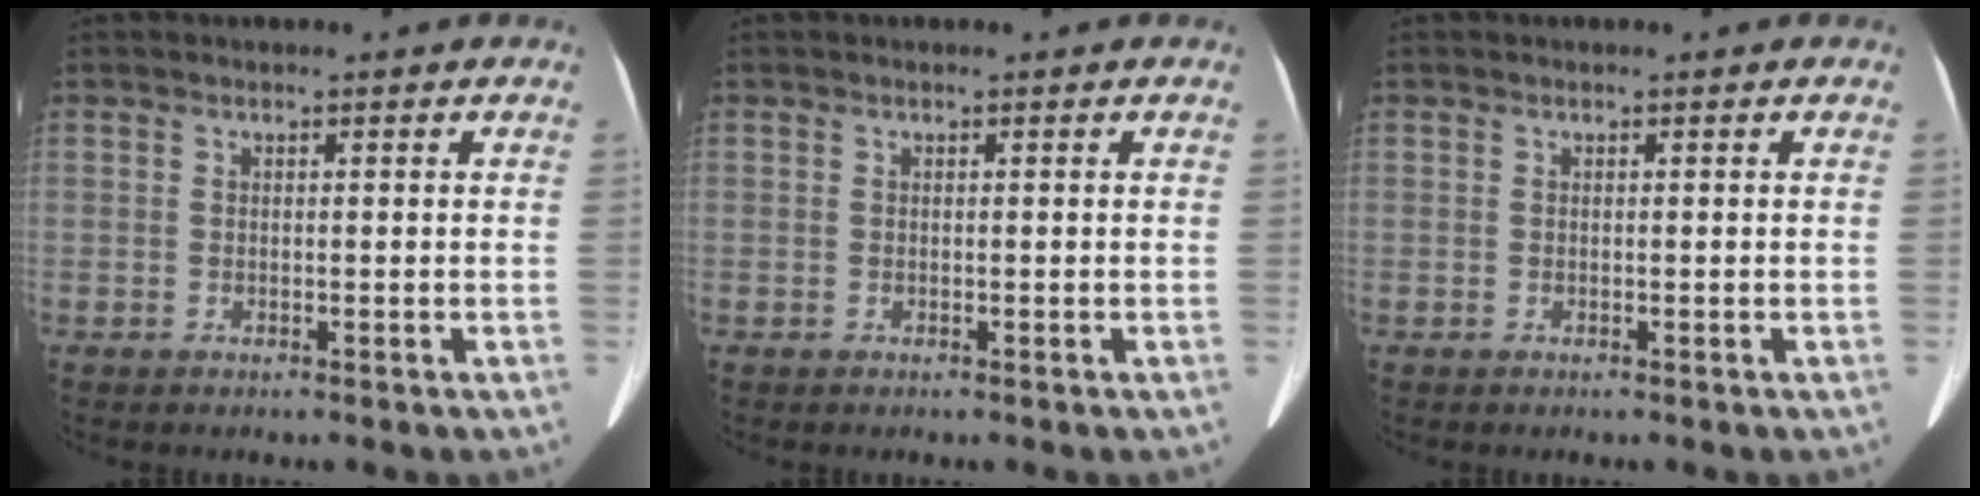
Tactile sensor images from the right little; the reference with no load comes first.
{"total": 0.0}
{"total": 0.0}